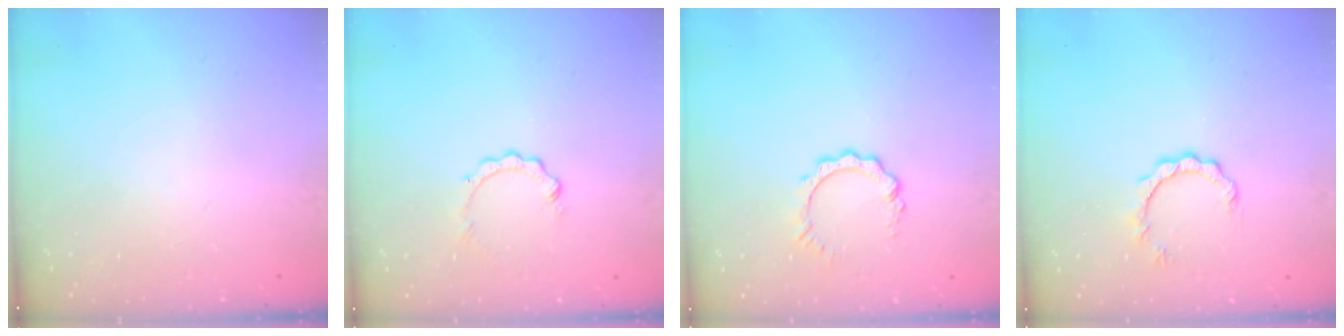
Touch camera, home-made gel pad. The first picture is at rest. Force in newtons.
{"total": 2.8, "press": 2.8, "slide": 0.4}
{"total": 5.9, "press": 5.9, "slide": 0.5}
{"total": 4.0, "press": 3.9, "slide": 0.3}